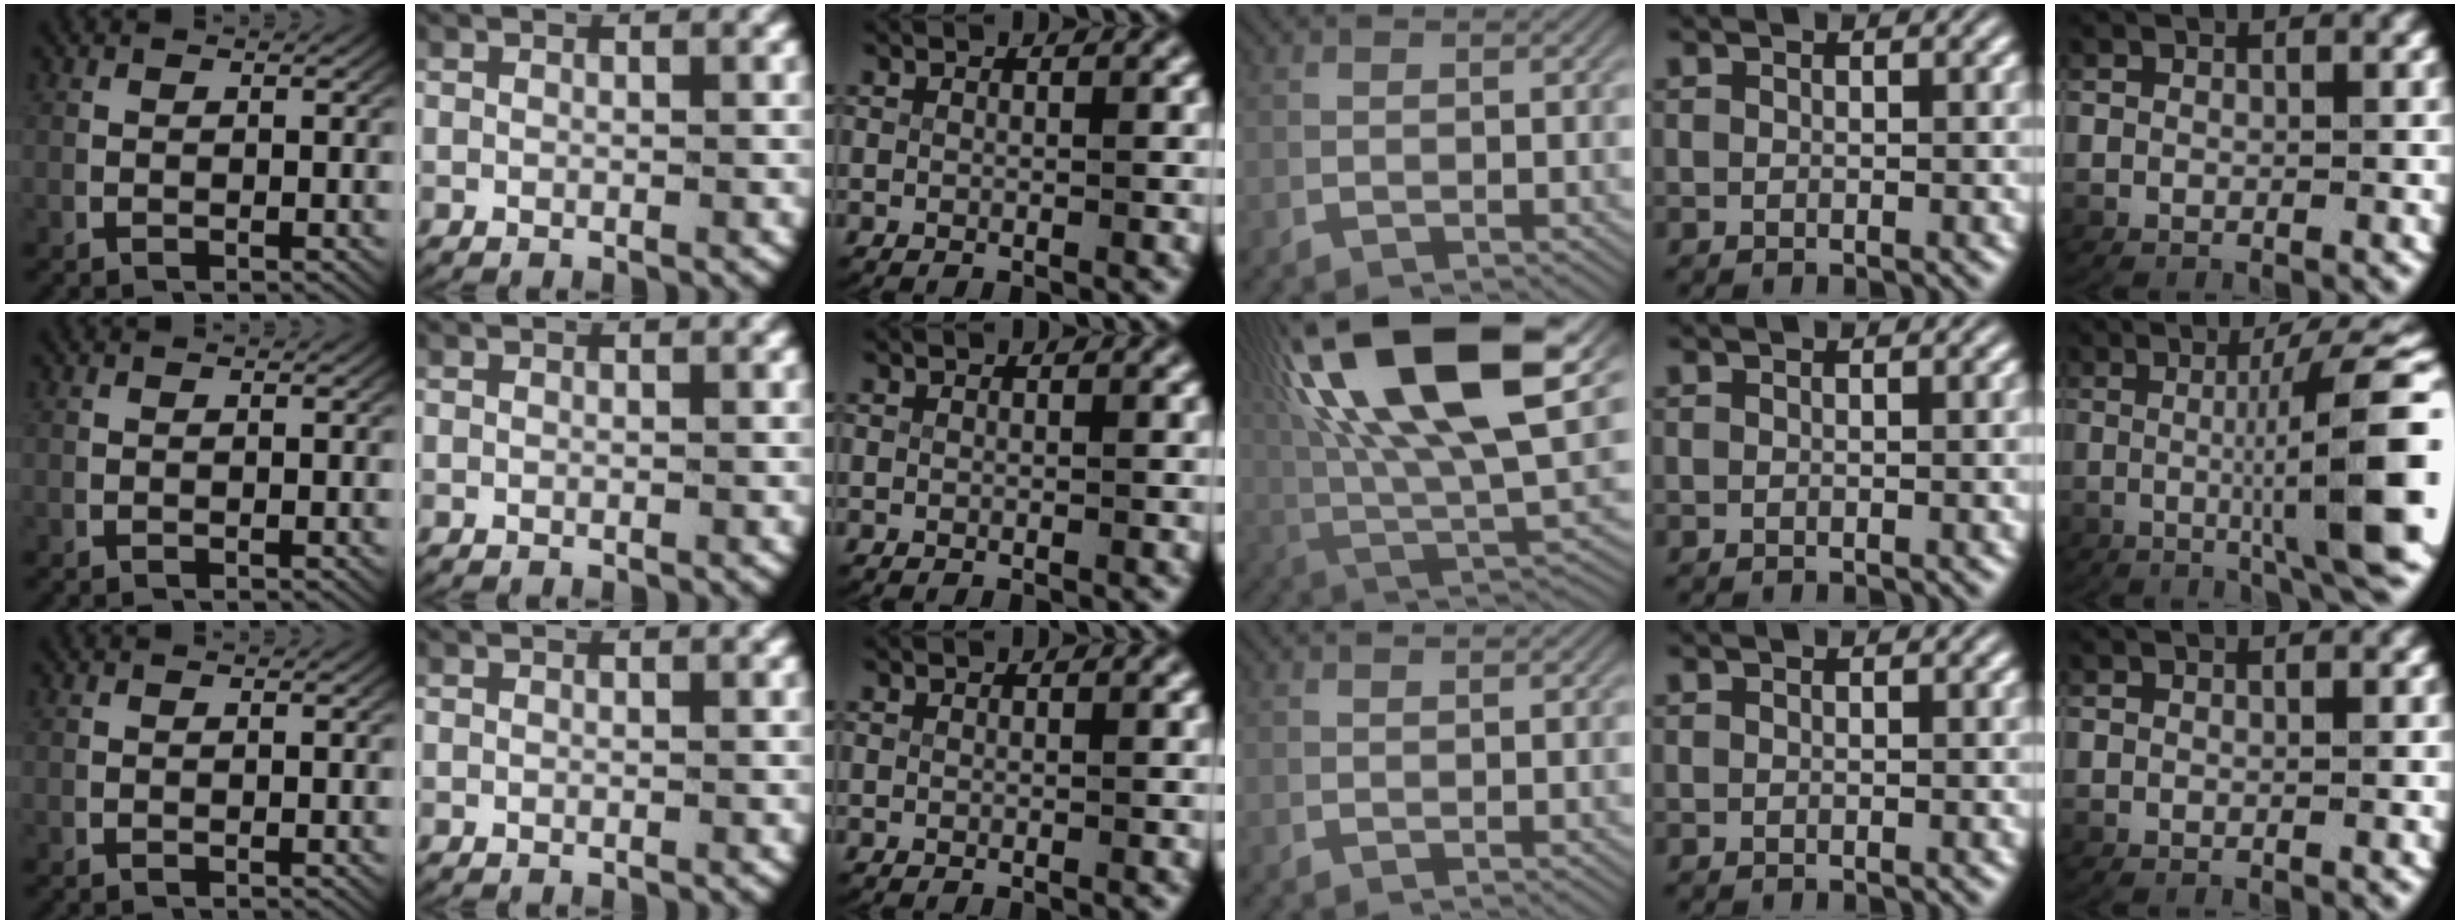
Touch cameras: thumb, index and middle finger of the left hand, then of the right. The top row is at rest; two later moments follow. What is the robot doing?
{"motion": "lift_and_place", "object": "plastic wrap"}